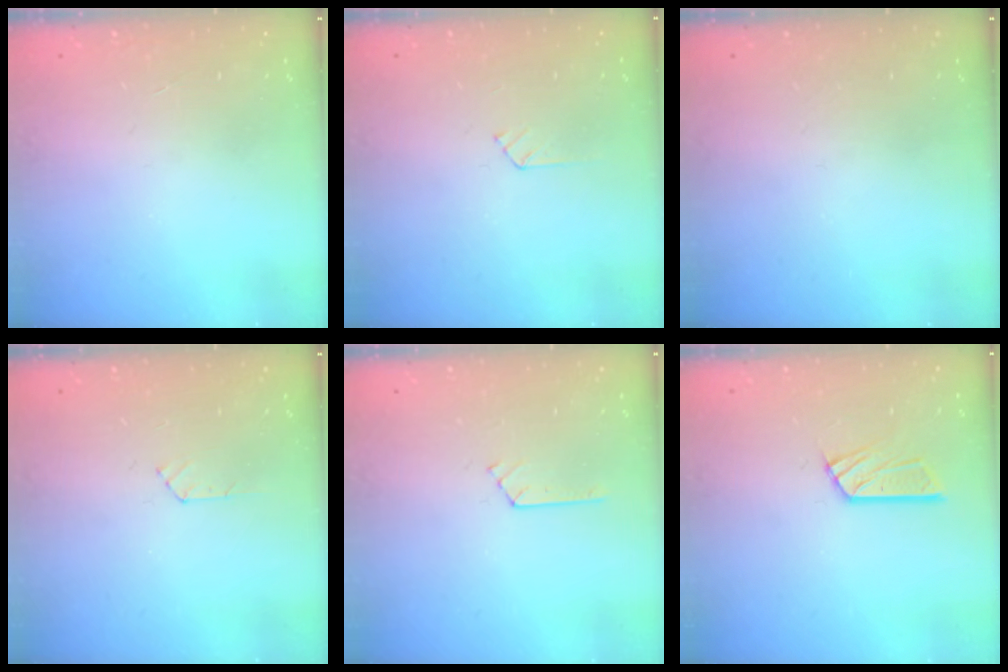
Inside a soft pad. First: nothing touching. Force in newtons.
{"total": 3.7, "press": 3.7, "slide": 0.4}
{"total": 0.0}
{"total": 3.3, "press": 3.2, "slide": 0.3}
{"total": 2.8, "press": 2.8, "slide": 0.4}
{"total": 9.0, "press": 9.0, "slide": 0.8}